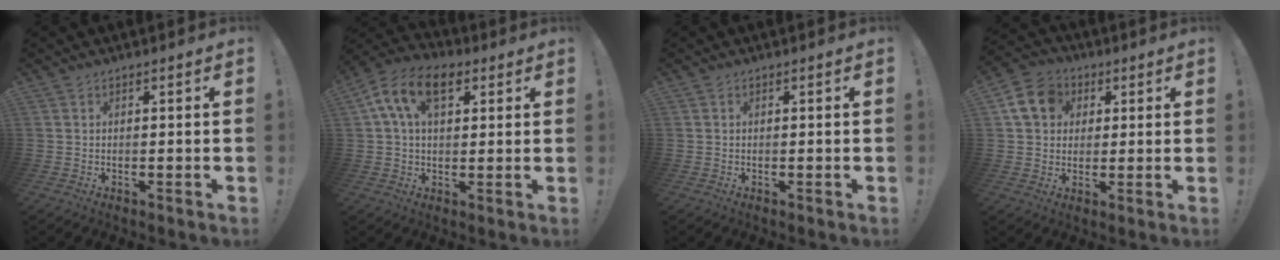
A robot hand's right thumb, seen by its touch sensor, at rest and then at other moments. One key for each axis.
{"total": 12.8, "fx": 4.7, "fy": 7.5, "fz": 9.2, "tx": -0.163, "ty": 0.001, "tz": 0.087}
{"total": 0.0}
{"total": 11.6, "fx": 3.7, "fy": 9.6, "fz": 5.2, "tx": -0.075, "ty": 0.000, "tz": 0.078}